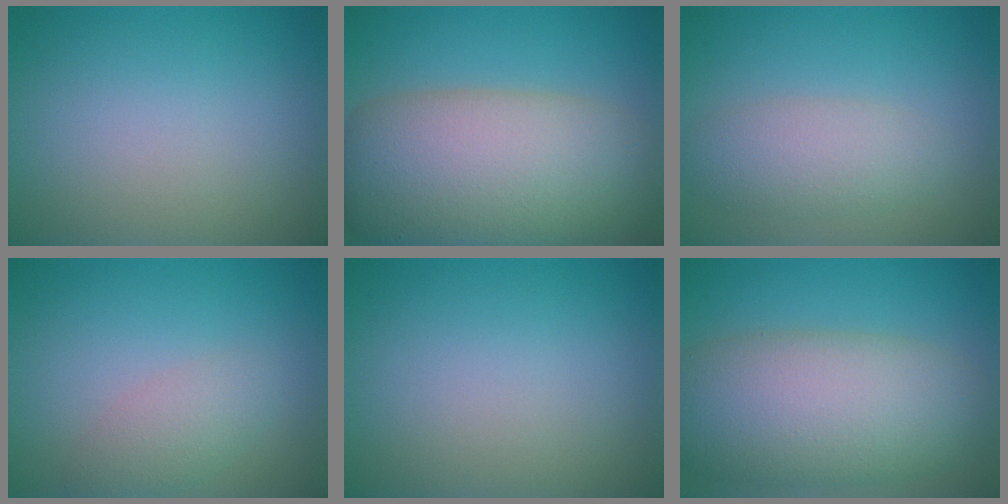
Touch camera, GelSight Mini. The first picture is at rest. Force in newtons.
{"total": 12.3, "press": 12.3, "slide": 0.6}
{"total": 3.5, "press": 3.5, "slide": 0.1}
{"total": 2.3, "press": 2.3, "slide": 0.1}
{"total": 0.0}
{"total": 10.0, "press": 10.0, "slide": 0.6}